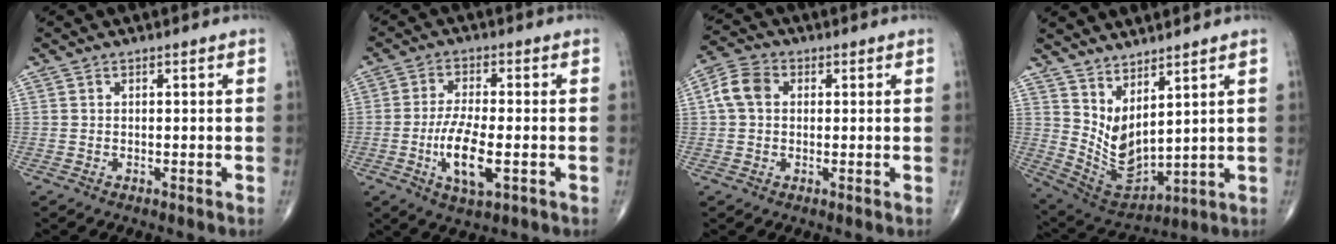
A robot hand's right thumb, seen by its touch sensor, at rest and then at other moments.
{"total": 9.2, "force": [-2.4, 3.1, 8.3], "torque": [-0.164, -0.001, -0.041]}
{"total": 6.0, "force": [0.9, 4.5, 3.8], "torque": [-0.075, 0.017, 0.011]}
{"total": 10.5, "force": [5.4, 4.2, 8.0], "torque": [-0.143, -0.045, 0.129]}